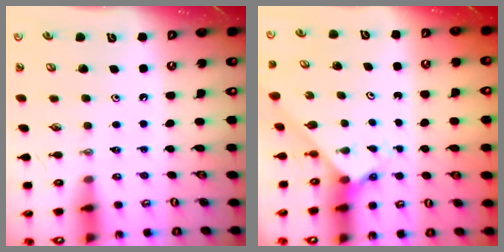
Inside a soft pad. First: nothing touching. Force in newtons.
{"total": 2.3, "press": 2.3, "slide": 0.3}